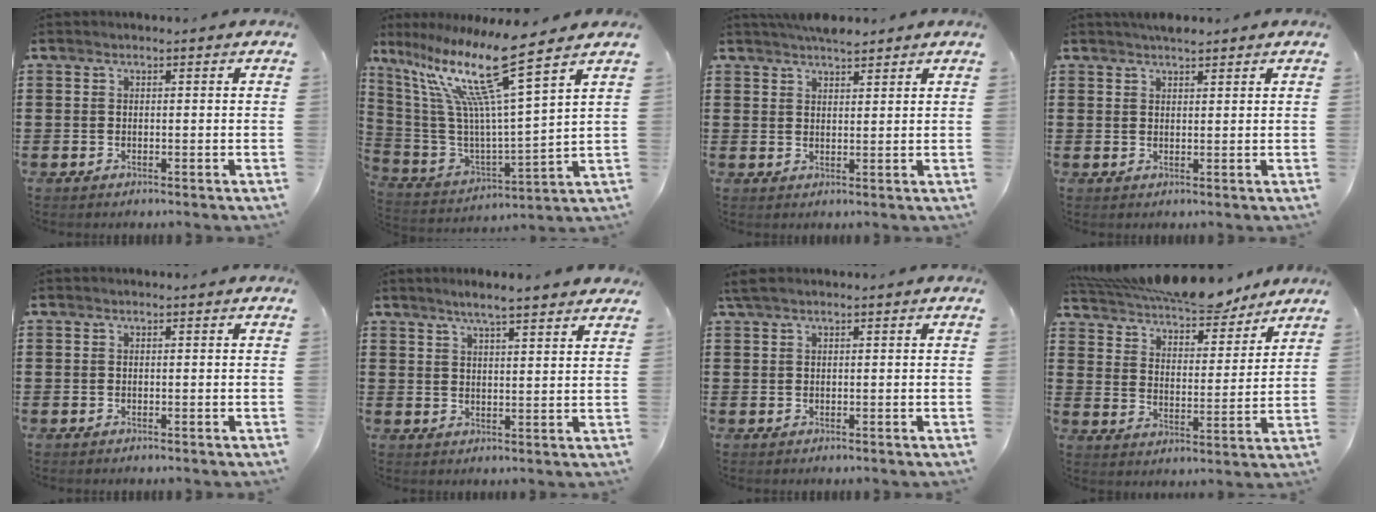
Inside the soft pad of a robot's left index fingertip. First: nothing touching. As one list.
[{"total": 16.1, "force": [11.0, 0.3, 11.7], "torque": [-0.270, -0.071, 0.173]}, {"total": 3.3, "force": [3.0, 0.7, 1.1], "torque": [-0.028, -0.003, 0.057]}, {"total": 2.1, "force": [1.8, 0.5, 0.8], "torque": [-0.020, 0.002, 0.035]}, {"total": 0.0}, {"total": 4.3, "force": [3.7, 0.1, 2.2], "torque": [-0.052, -0.006, 0.065]}, {"total": 1.2, "force": [0.6, 0.1, 1.0], "torque": [-0.022, -0.001, 0.013]}, {"total": 9.0, "force": [8.1, 1.7, 3.4], "torque": [-0.089, -0.037, 0.147]}]